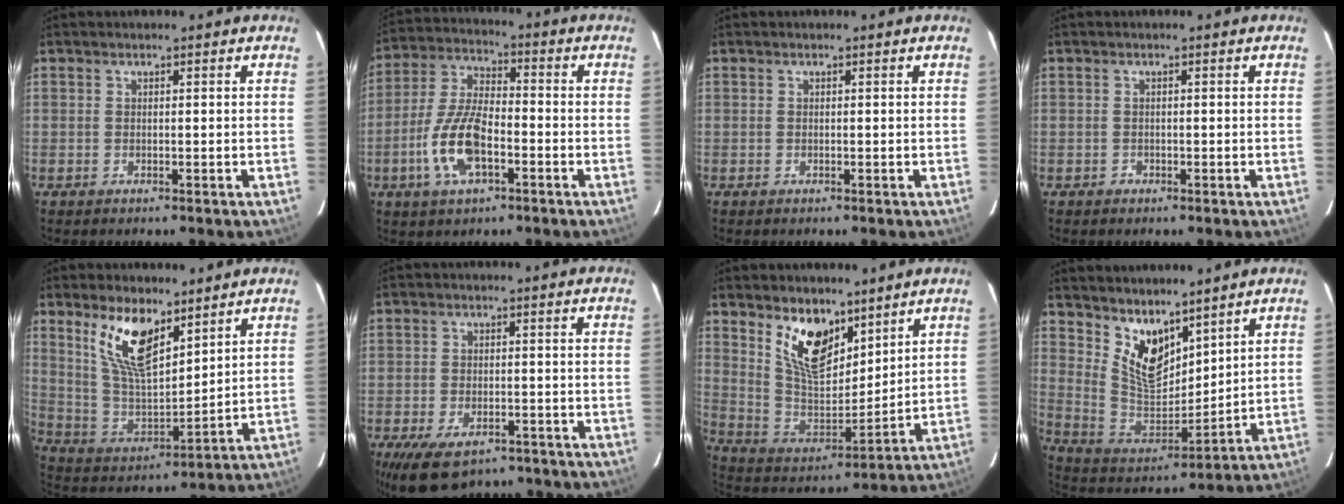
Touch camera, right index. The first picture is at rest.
{"total": 12.4, "force": [-4.5, 5.3, 10.3], "torque": [-0.223, 0.002, -0.086]}
{"total": 0.0}
{"total": 1.0, "force": [-0.5, 0.8, -0.1], "torque": [0.005, 0.001, -0.006]}
{"total": 13.6, "force": [8.1, 5.4, 9.5], "torque": [-0.185, 0.000, 0.170]}
{"total": 11.1, "force": [-7.6, 5.6, 5.8], "torque": [-0.125, -0.020, -0.116]}
{"total": 13.5, "force": [8.6, 6.6, 8.1], "torque": [-0.152, -0.012, 0.171]}
{"total": 11.8, "force": [8.1, 5.8, 6.3], "torque": [-0.119, -0.012, 0.168]}